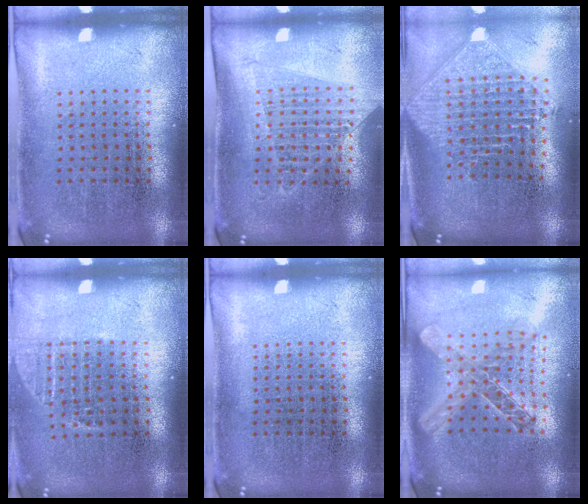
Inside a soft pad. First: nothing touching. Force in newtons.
{"total": 1.3, "press": 1.2, "slide": 0.4}
{"total": 2.4, "press": 1.9, "slide": 1.5}
{"total": 1.1, "press": 1.0, "slide": 0.5}
{"total": 0.0}
{"total": 2.0, "press": 1.7, "slide": 1.1}